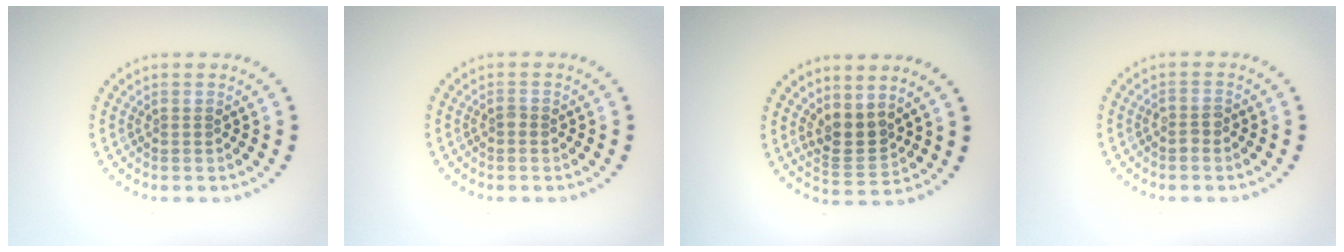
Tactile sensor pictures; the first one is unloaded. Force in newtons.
{"total": 0.6, "press": 0.5, "slide": 0.3}
{"total": 2.7, "press": 2.3, "slide": 1.5}
{"total": 0.9, "press": 0.7, "slide": 0.5}